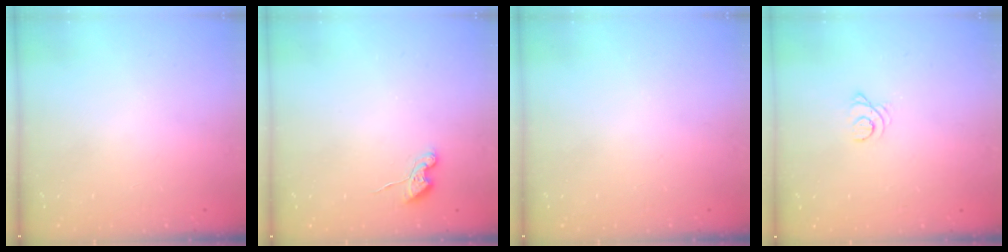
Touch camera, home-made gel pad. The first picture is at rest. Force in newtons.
{"total": 5.6, "press": 5.5, "slide": 0.8}
{"total": 0.0}
{"total": 2.5, "press": 2.5, "slide": 0.3}